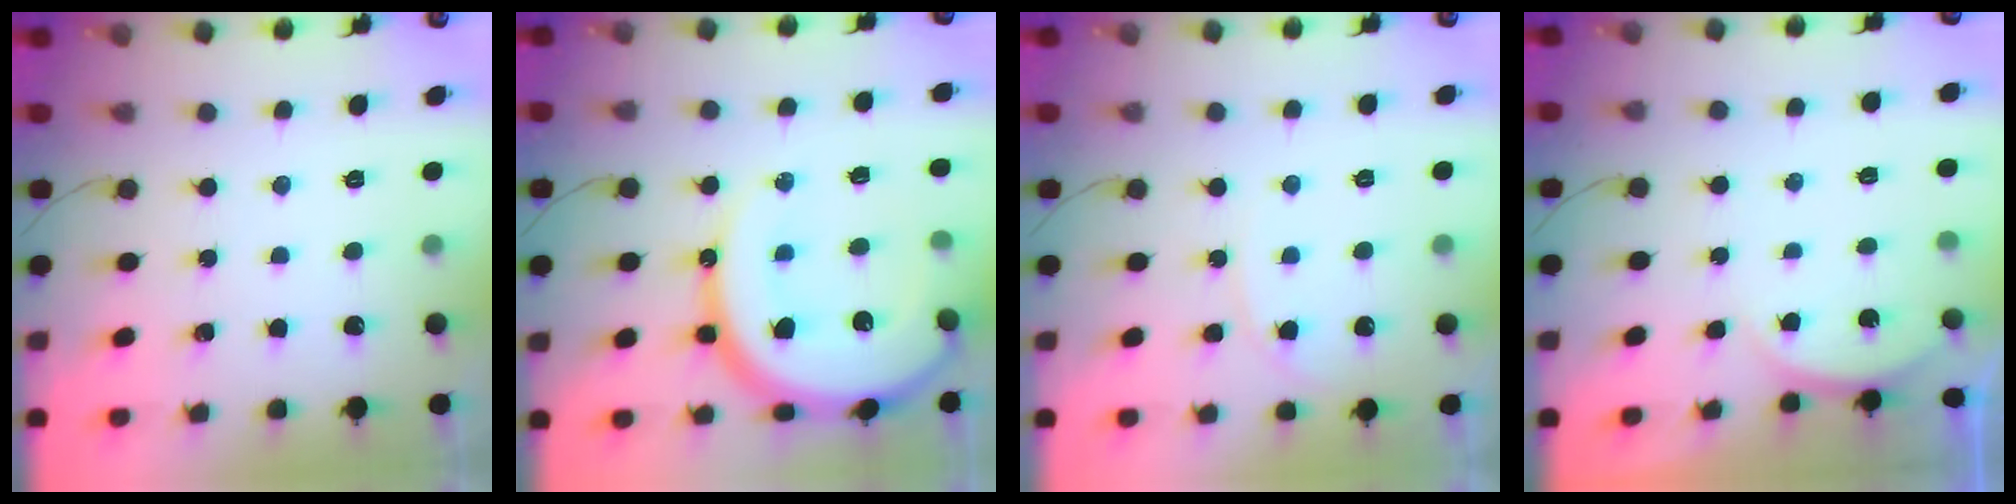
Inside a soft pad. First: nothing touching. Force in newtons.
{"total": 20.8, "press": 20.7, "slide": 2.0}
{"total": 5.0, "press": 4.9, "slide": 0.7}
{"total": 2.8, "press": 2.1, "slide": 1.7}